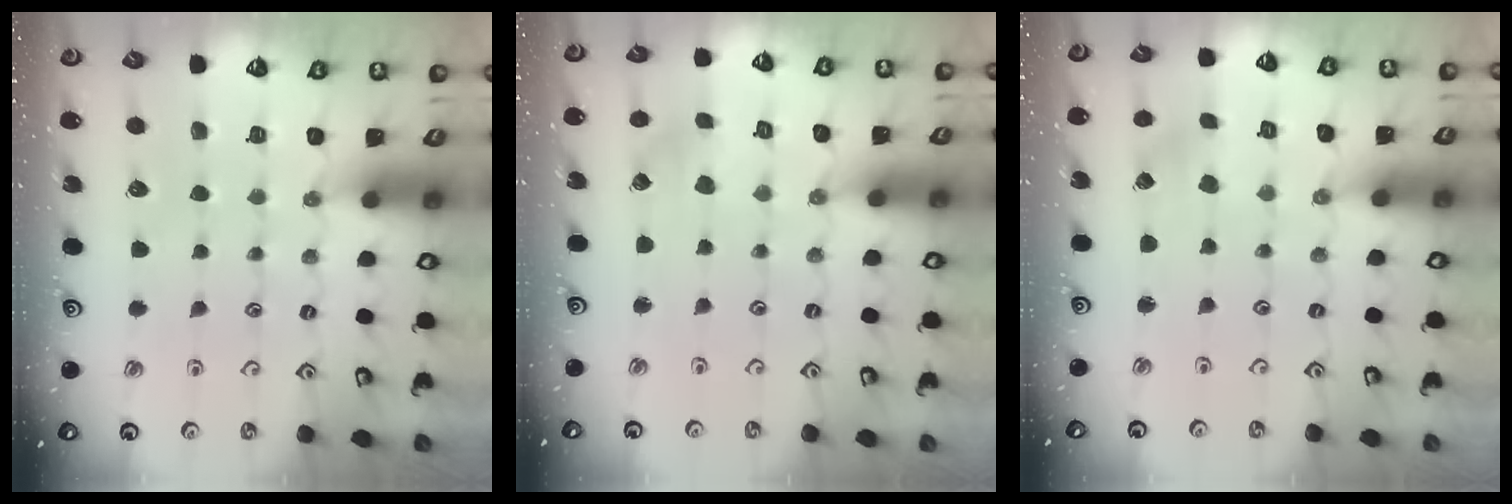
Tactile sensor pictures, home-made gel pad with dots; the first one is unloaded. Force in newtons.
{"total": 1.4, "press": 1.3, "slide": 0.3}
{"total": 0.7, "press": 0.6, "slide": 0.2}